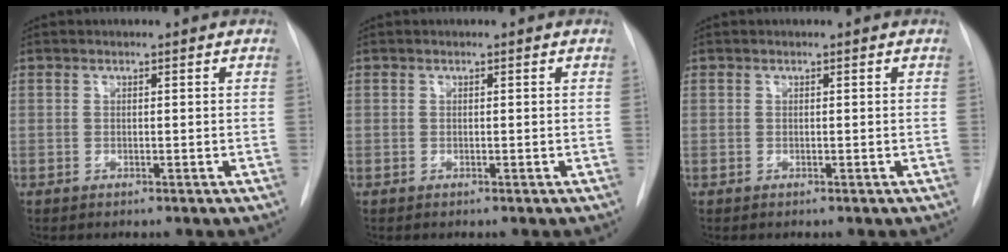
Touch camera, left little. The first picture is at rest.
{"total": 0.0}
{"total": 0.0}